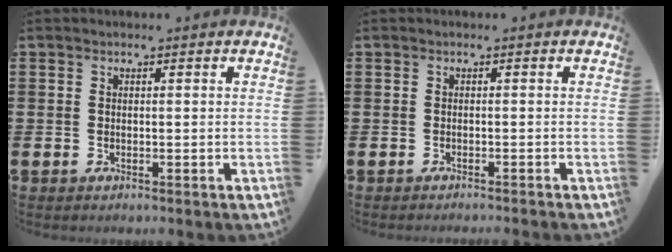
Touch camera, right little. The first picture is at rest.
{"total": 0.5, "force": [-0.5, -0.2, 0.0], "torque": [0.002, -0.001, -0.011]}